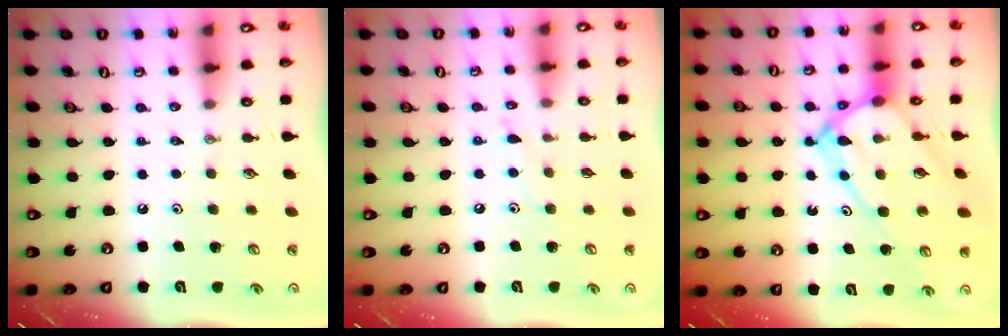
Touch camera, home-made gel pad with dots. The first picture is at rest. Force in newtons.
{"total": 5.9, "press": 5.8, "slide": 0.7}
{"total": 14.1, "press": 14.0, "slide": 1.3}